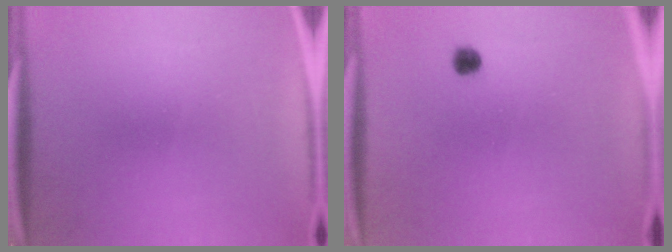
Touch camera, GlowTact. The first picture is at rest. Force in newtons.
{"total": 2.4}